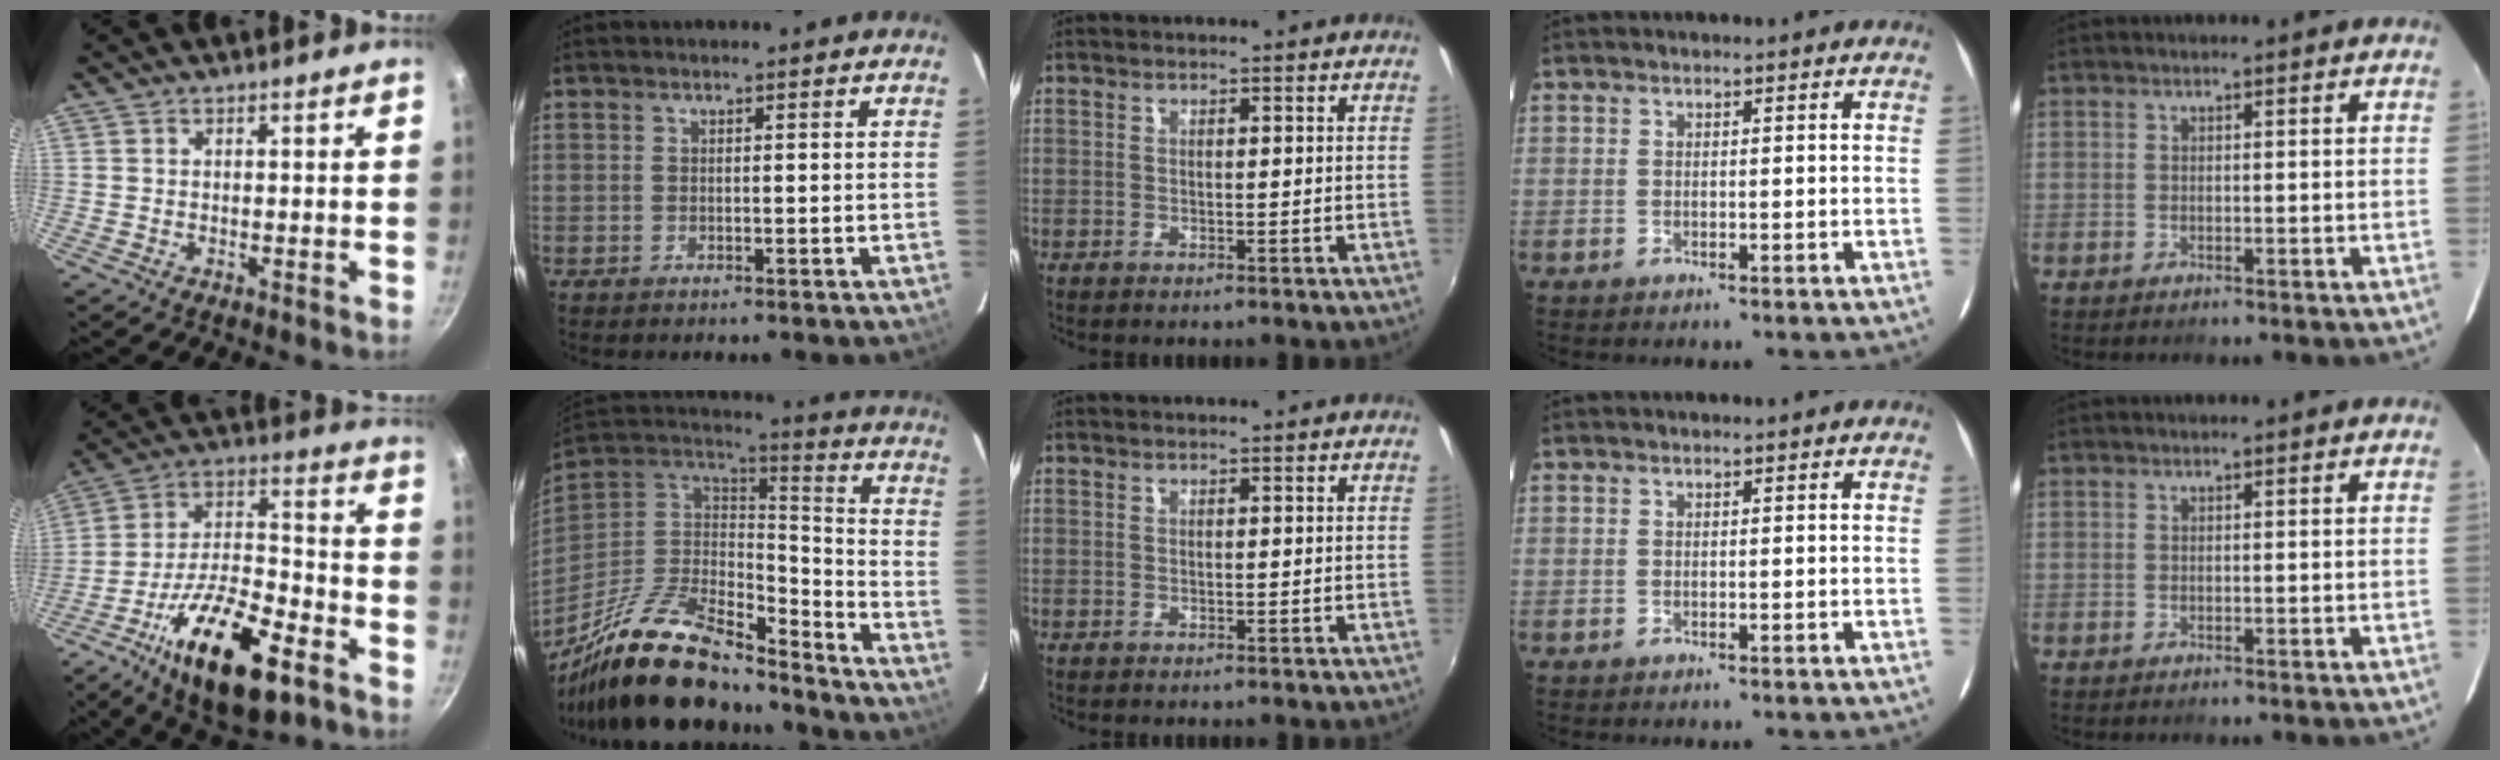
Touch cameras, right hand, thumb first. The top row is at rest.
{"thumb": {"total": 23.3, "force": [-11.9, 9.0, 17.9], "torque": [-0.283, 0.047, -0.204]}, "index": {"total": 26.9, "force": [-20.2, 9.8, 14.8], "torque": [-0.292, -0.009, -0.332]}}